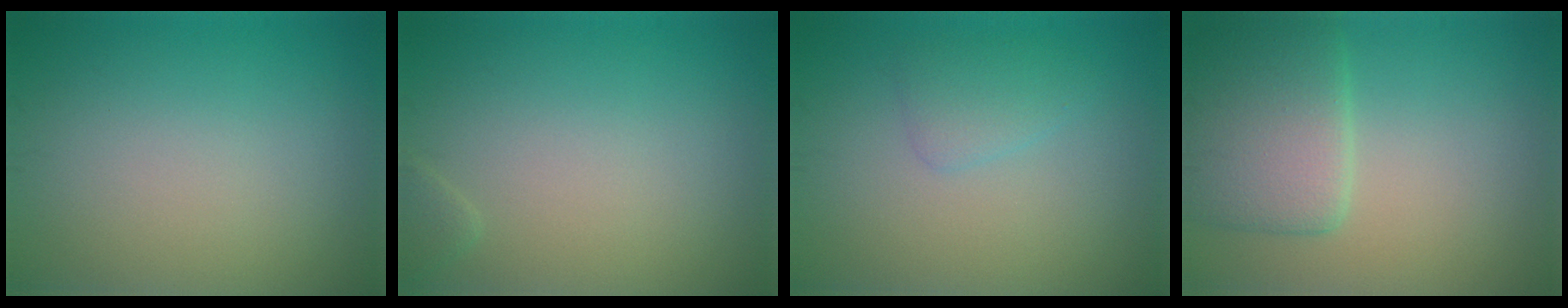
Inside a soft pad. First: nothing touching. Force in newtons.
{"total": 0.8, "press": 0.8, "slide": 0.1}
{"total": 1.8, "press": 1.8, "slide": 0.0}
{"total": 5.4, "press": 5.4, "slide": 0.3}